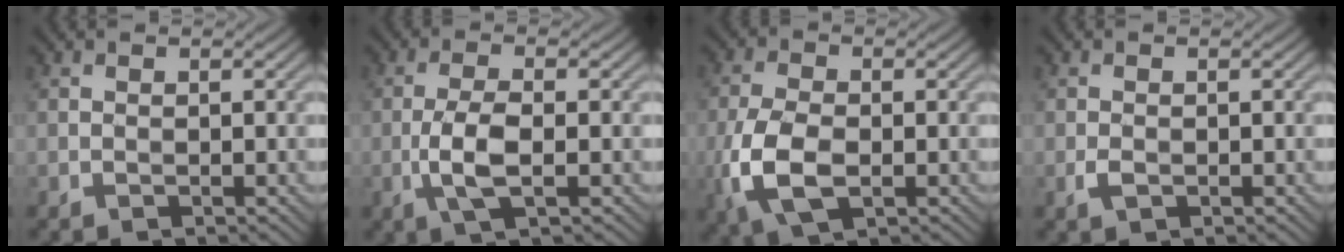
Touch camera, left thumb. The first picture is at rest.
{"total": 5.0, "force": [-1.2, 1.6, 4.5], "torque": [-0.104, -0.001, -0.030]}
{"total": 7.9, "force": [-2.3, 4.4, 6.1], "torque": [-0.155, -0.010, -0.049]}
{"total": 1.2, "force": [-0.4, 0.7, 0.9], "torque": [-0.020, -0.001, -0.009]}